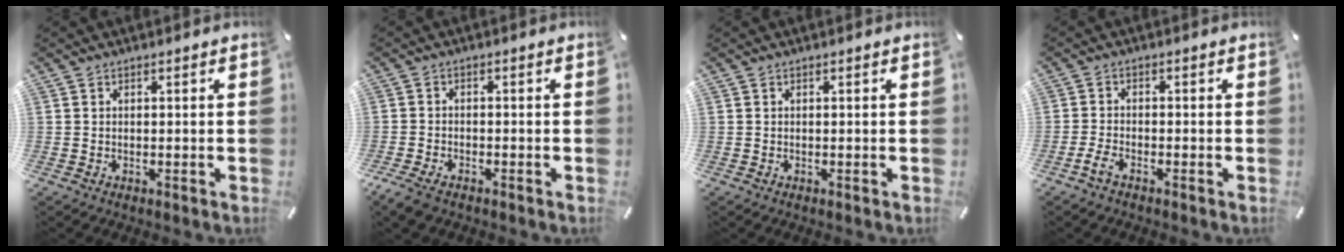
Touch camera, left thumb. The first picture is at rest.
{"total": 3.1, "force": [-2.3, 1.4, 1.5], "torque": [-0.046, 0.005, -0.050]}
{"total": 0.0}
{"total": 2.8, "force": [-1.9, 1.0, 1.8], "torque": [-0.044, 0.003, -0.039]}